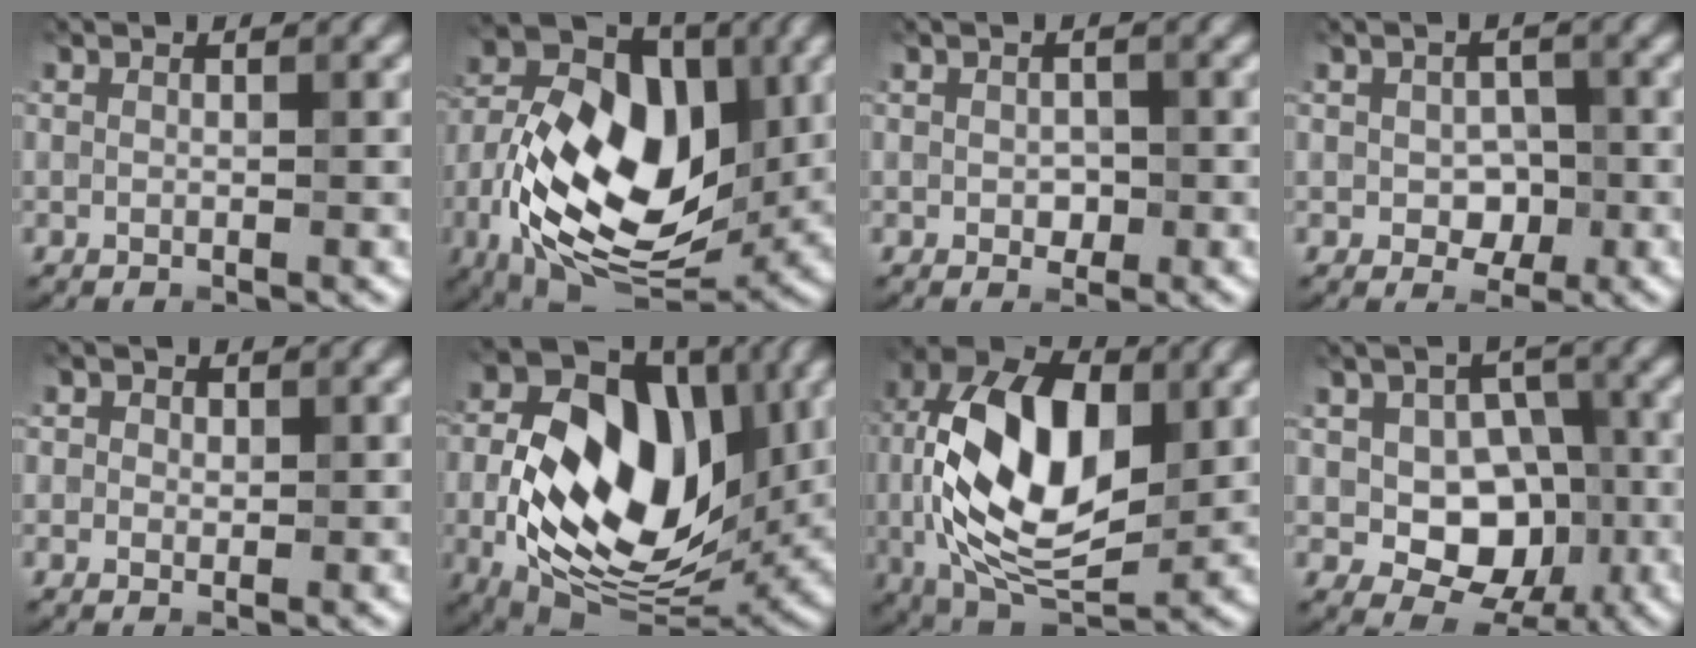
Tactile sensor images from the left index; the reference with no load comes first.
{"total": 14.6, "force": [-2.2, 8.9, 11.4], "torque": [-0.193, 0.009, -0.051]}
{"total": 1.3, "force": [-0.2, 1.0, 0.8], "torque": [-0.018, -0.005, -0.003]}
{"total": 2.7, "force": [-0.4, 2.1, 1.7], "torque": [-0.032, -0.008, -0.008]}
{"total": 1.3, "force": [0.4, 1.2, 0.4], "torque": [-0.004, -0.001, 0.000]}
{"total": 15.7, "force": [0.2, 10.1, 12.0], "torque": [-0.211, -0.009, -0.011]}
{"total": 13.7, "force": [1.0, 7.4, 11.5], "torque": [-0.217, 0.012, 0.008]}
{"total": 7.6, "force": [-1.1, 5.7, 4.9], "torque": [-0.056, -0.003, -0.024]}